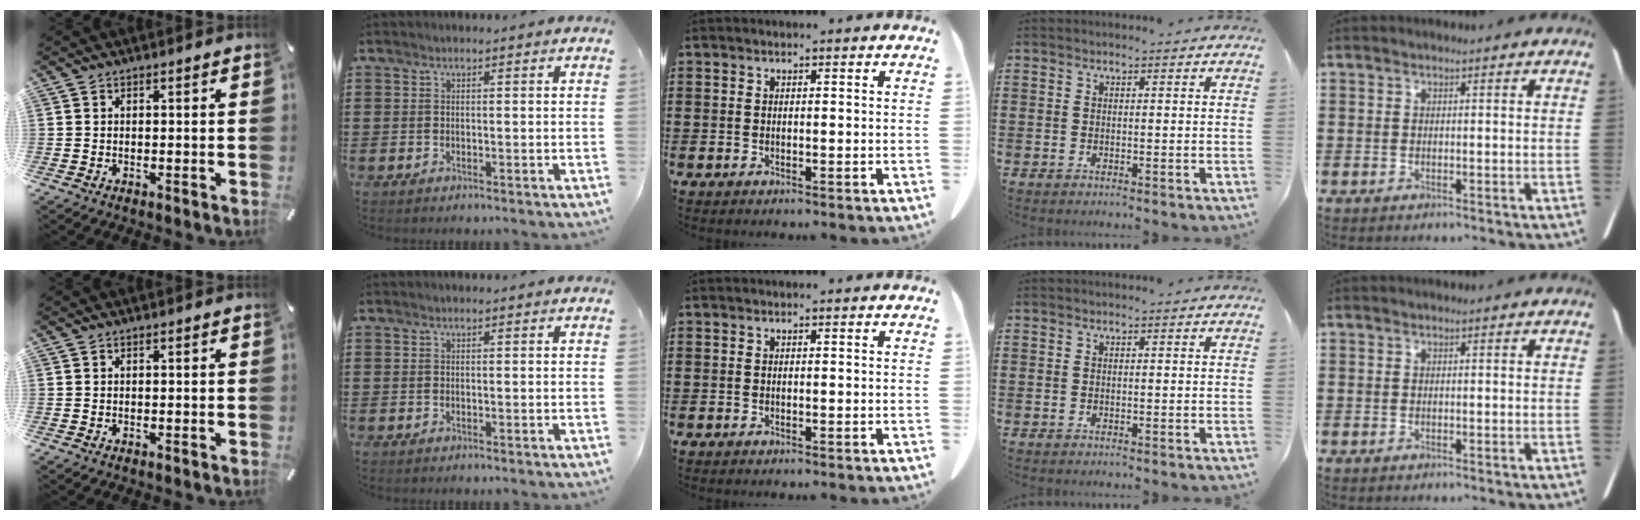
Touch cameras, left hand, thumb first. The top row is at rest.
{}